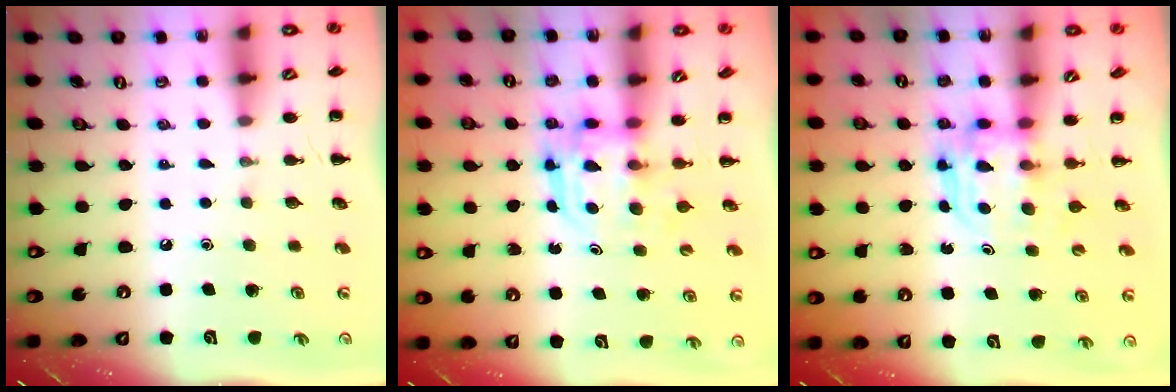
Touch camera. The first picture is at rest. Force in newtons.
{"total": 3.0, "press": 3.0, "slide": 0.2}
{"total": 3.8, "press": 3.8, "slide": 0.3}